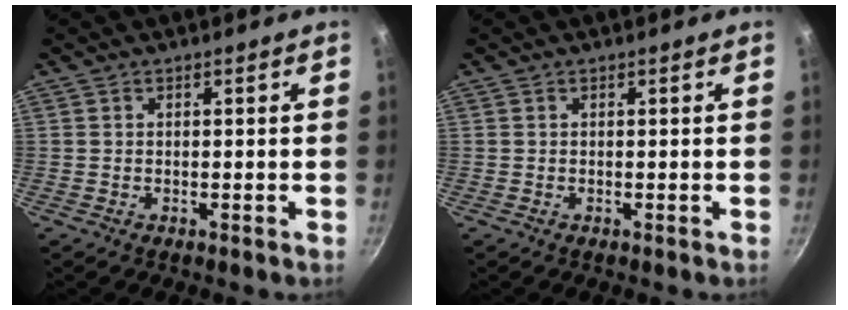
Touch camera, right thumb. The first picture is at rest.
{"total": 0.0}